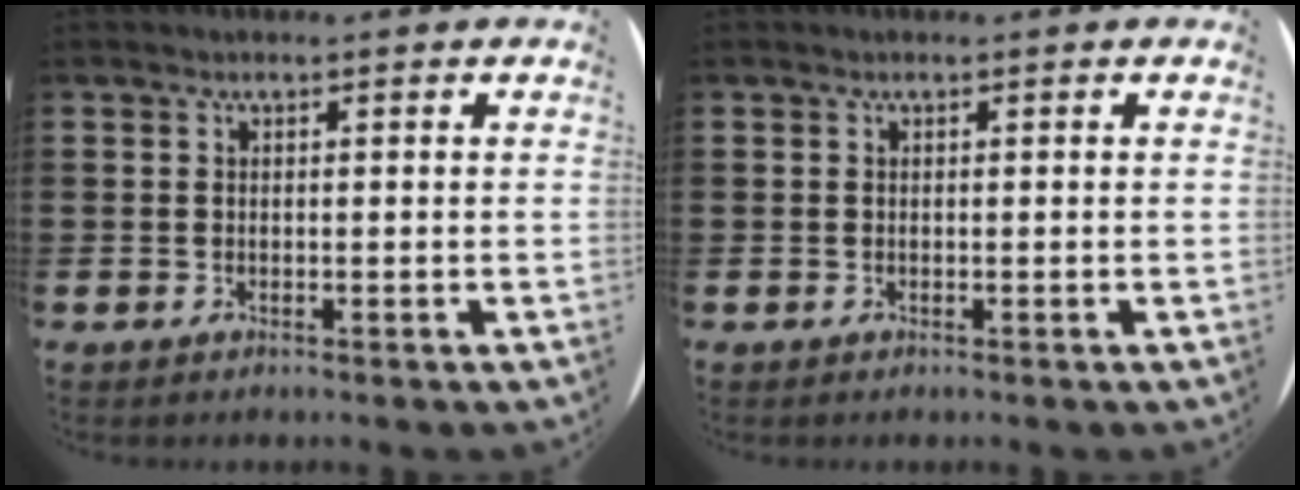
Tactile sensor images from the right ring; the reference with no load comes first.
{"total": 0.0}